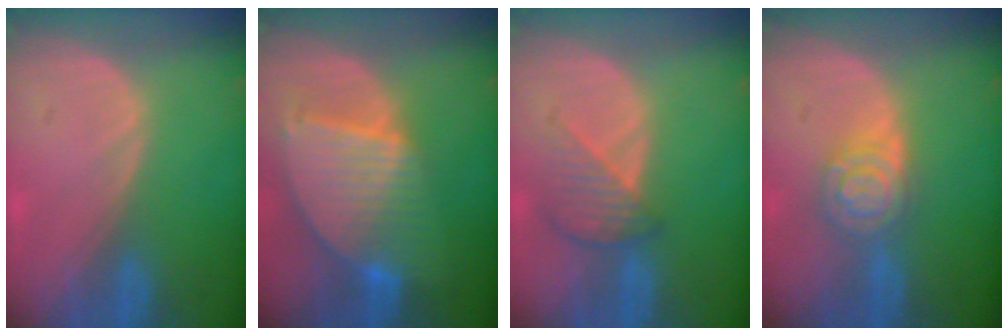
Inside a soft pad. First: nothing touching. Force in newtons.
{"total": 9.3, "press": 8.0, "slide": 4.7}
{"total": 4.6, "press": 4.2, "slide": 1.8}
{"total": 5.9, "press": 5.9, "slide": 0.3}